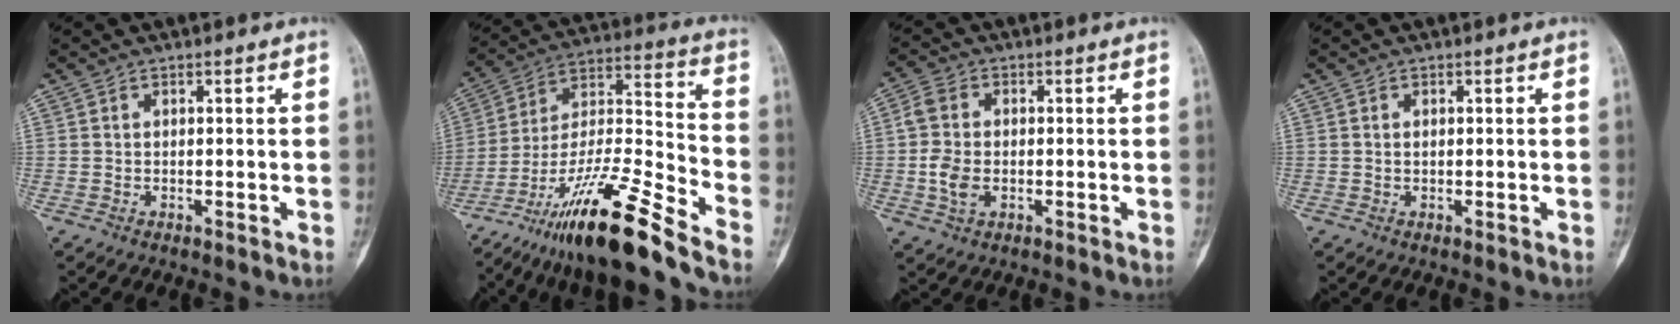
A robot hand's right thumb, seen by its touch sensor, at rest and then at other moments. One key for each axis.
{"total": 20.5, "fx": -15.2, "fy": 2.0, "fz": 13.6, "tx": -0.277, "ty": 0.069, "tz": -0.274}
{"total": 6.4, "fx": -0.8, "fy": 4.3, "fz": 4.7, "tx": -0.105, "ty": 0.009, "tz": -0.019}
{"total": 0.7, "fx": 0.2, "fy": 0.4, "fz": 0.5, "tx": -0.007, "ty": 0.001, "tz": 0.003}